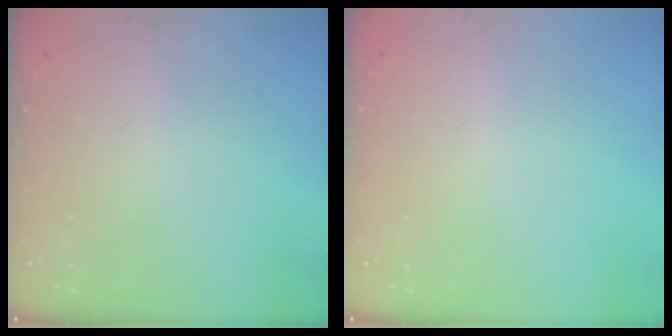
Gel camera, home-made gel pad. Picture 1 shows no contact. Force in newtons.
{"total": 0.0}